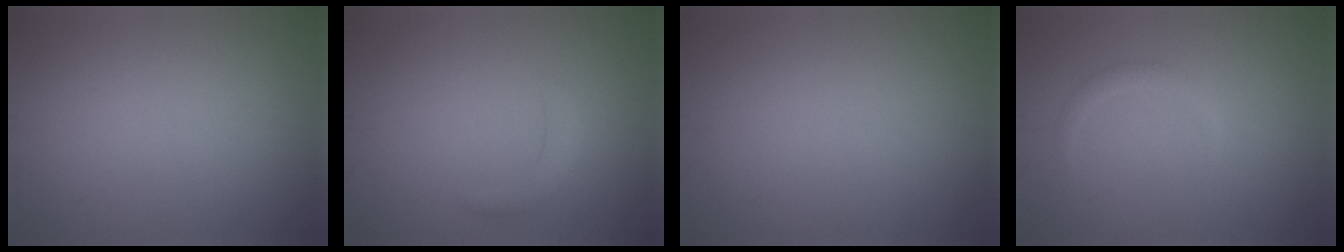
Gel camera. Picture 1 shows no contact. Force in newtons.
{"total": 1.6, "press": 1.6, "slide": 0.2}
{"total": 0.0}
{"total": 1.2, "press": 1.2, "slide": 0.1}